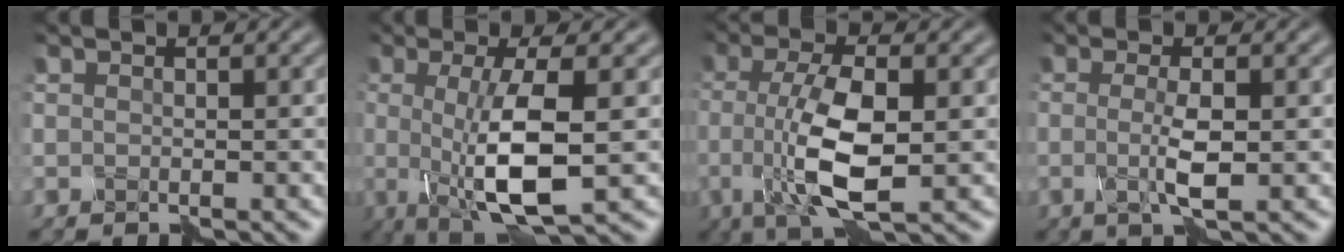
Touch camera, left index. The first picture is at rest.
{"total": 6.8, "force": [-0.7, 1.4, 6.7], "torque": [-0.134, -0.009, -0.008]}
{"total": 7.2, "force": [-1.4, 2.1, 6.7], "torque": [-0.147, -0.001, -0.023]}
{"total": 2.9, "force": [-0.5, 0.1, 2.8], "torque": [-0.067, -0.005, -0.005]}